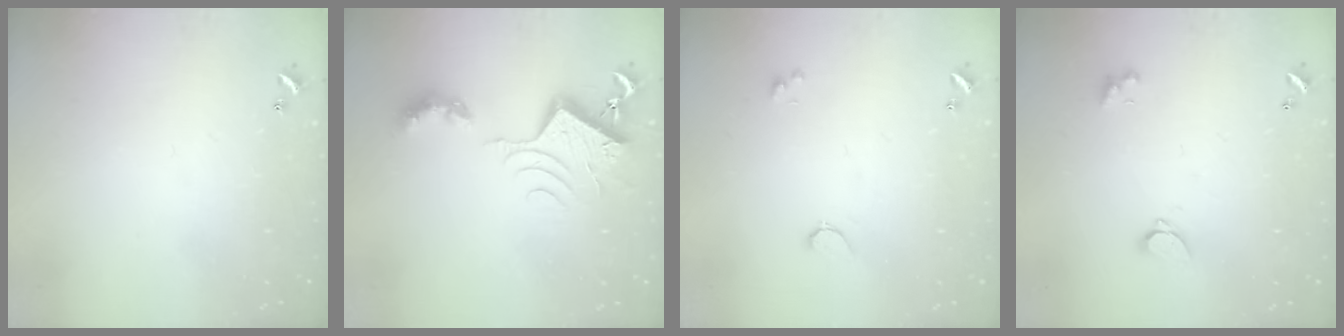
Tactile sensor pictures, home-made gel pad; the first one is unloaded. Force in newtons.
{"total": 9.5, "press": 9.4, "slide": 1.1}
{"total": 0.8, "press": 0.7, "slide": 0.4}
{"total": 2.1, "press": 1.8, "slide": 1.0}